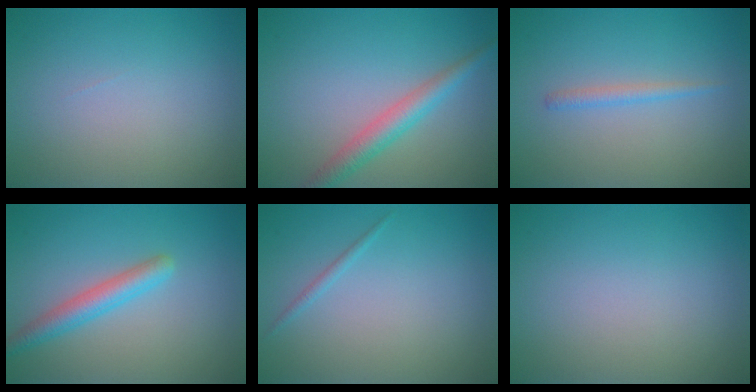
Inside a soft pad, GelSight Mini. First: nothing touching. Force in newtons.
{"total": 3.0, "press": 3.0, "slide": 0.1}
{"total": 1.1, "press": 1.1, "slide": 0.1}
{"total": 2.9, "press": 2.9, "slide": 0.1}
{"total": 0.7, "press": 0.7, "slide": 0.1}
{"total": 0.0}